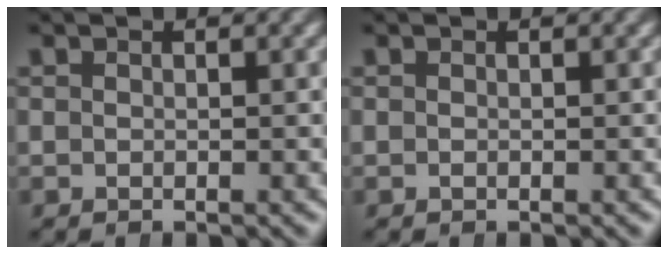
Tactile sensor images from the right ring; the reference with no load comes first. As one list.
[{"total": 0.0}]